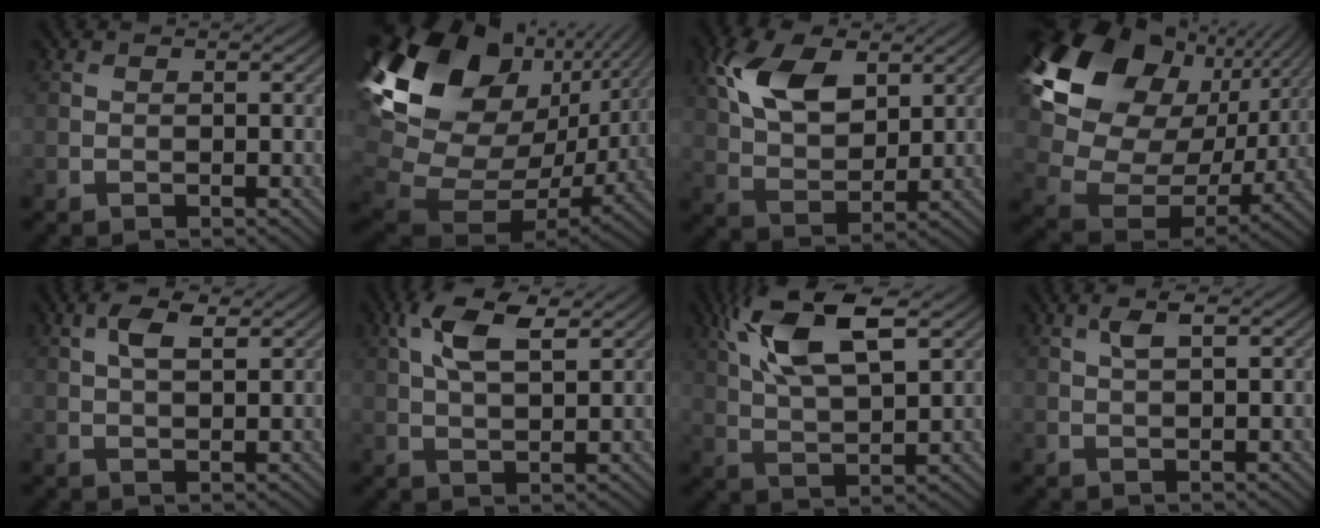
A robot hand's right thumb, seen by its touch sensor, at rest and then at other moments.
{"total": 21.4, "force": [7.3, 14.5, 14.0], "torque": [-0.292, 0.020, 0.156]}
{"total": 10.7, "force": [4.3, 6.2, 7.6], "torque": [-0.179, 0.014, 0.080]}
{"total": 20.7, "force": [8.0, 14.9, 11.9], "torque": [-0.285, 0.019, 0.161]}
{"total": 3.9, "force": [1.6, 1.5, 3.1], "torque": [-0.071, 0.006, 0.031]}
{"total": 7.5, "force": [3.3, 3.0, 6.0], "torque": [-0.133, 0.011, 0.063]}
{"total": 12.4, "force": [5.6, 4.7, 10.0], "torque": [-0.212, 0.013, 0.105]}
{"total": 2.5, "force": [1.0, 0.7, 2.1], "torque": [-0.049, 0.007, 0.019]}